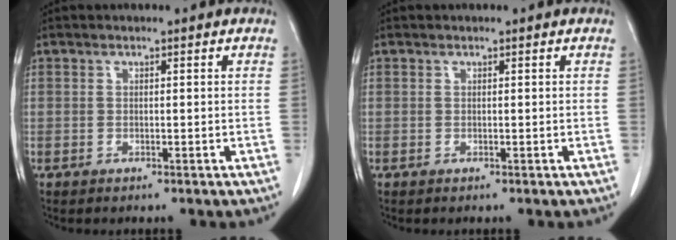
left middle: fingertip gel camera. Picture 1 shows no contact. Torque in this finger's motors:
{"motor_torque": [-0.24, 0.25, -0.04, 0.00]}